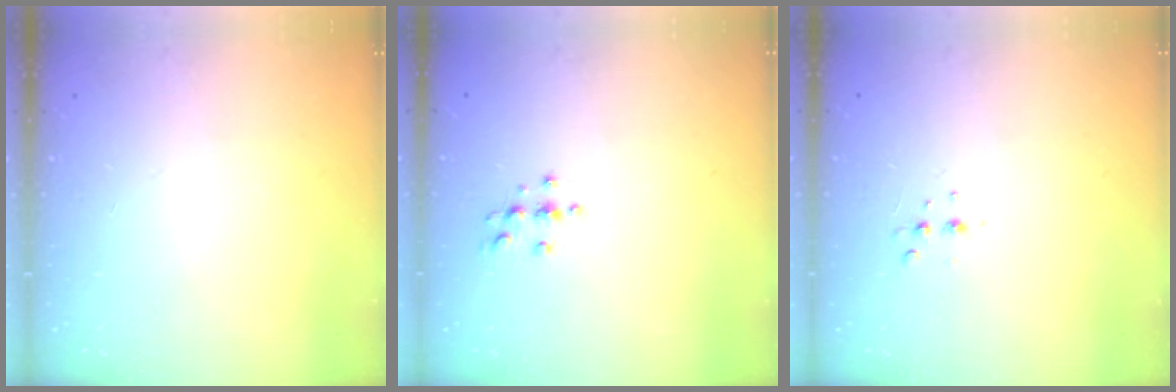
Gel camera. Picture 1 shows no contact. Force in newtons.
{"total": 3.2, "press": 3.2, "slide": 0.5}
{"total": 3.1, "press": 3.0, "slide": 0.6}